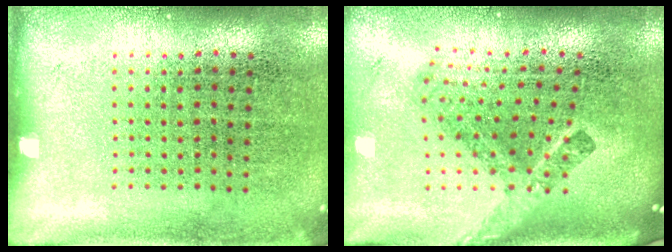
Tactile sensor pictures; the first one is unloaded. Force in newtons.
{"total": 2.5, "press": 1.6, "slide": 2.0}